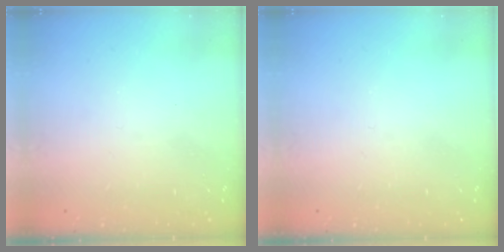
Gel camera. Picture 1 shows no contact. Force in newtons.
{"total": 0.0}